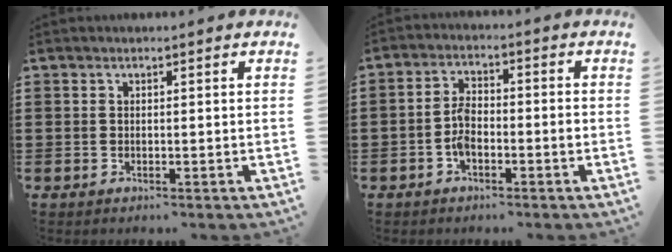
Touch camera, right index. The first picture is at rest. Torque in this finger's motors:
{"motor_torque": [0.99, -0.68, 0.14, 0.09]}